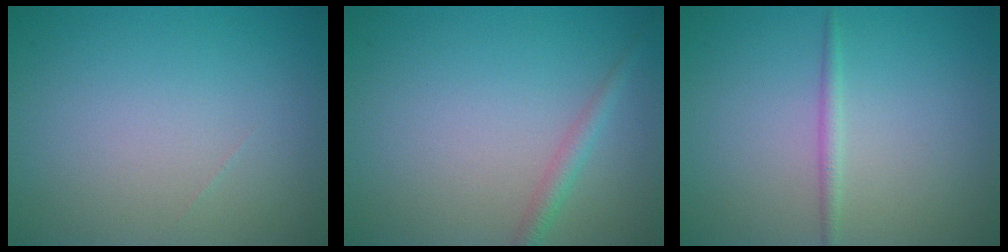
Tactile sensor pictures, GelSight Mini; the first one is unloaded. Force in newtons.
{"total": 1.5, "press": 1.5, "slide": 0.1}
{"total": 1.1, "press": 1.1, "slide": 0.1}